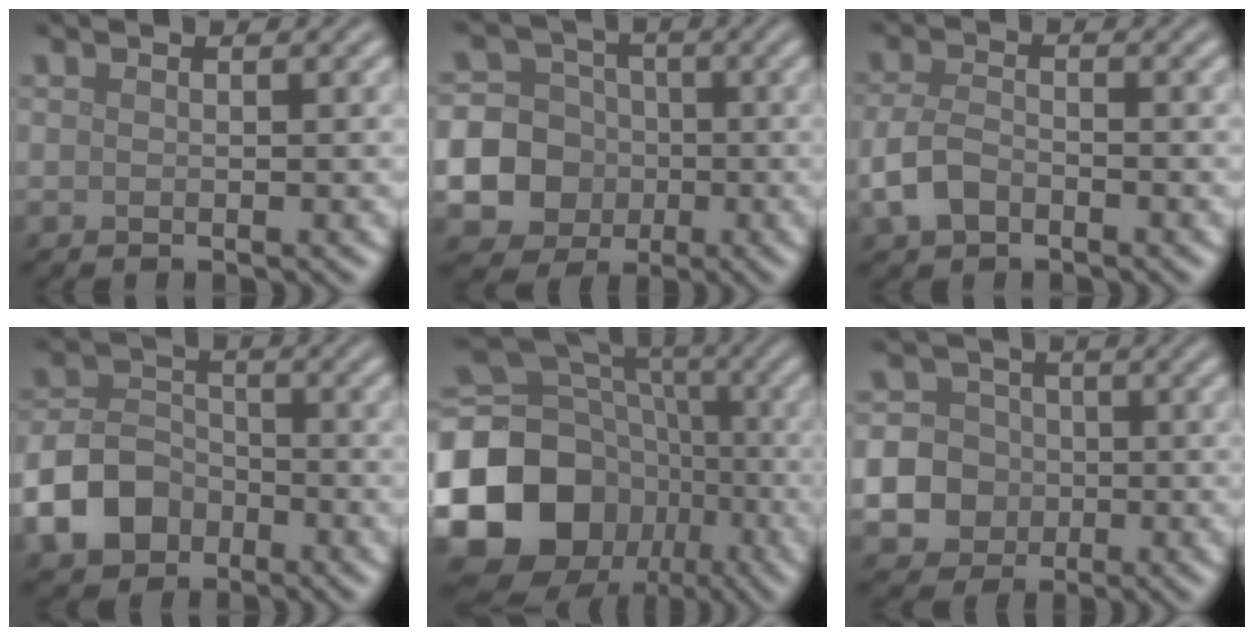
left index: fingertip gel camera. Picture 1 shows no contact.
{"total": 18.0, "force": [-4.4, 17.0, 3.8], "torque": [-0.137, -0.031, -0.103]}
{"total": 3.0, "force": [-1.5, 1.9, 1.8], "torque": [-0.040, 0.001, -0.037]}
{"total": 6.1, "force": [-3.0, 4.5, 2.9], "torque": [-0.060, 0.003, -0.069]}
{"total": 19.0, "force": [-5.8, 16.1, 8.4], "torque": [-0.188, -0.006, -0.127]}
{"total": 14.2, "force": [-3.8, 13.3, 3.3], "torque": [-0.100, -0.030, -0.096]}